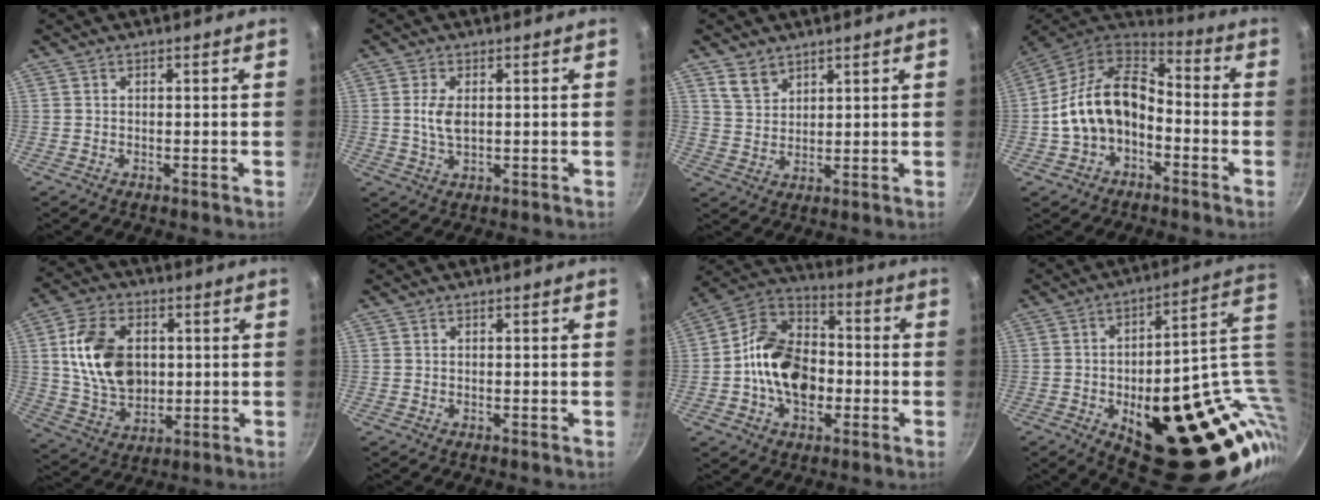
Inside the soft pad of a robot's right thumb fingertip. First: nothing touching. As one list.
[{"total": 4.3, "force": [0.5, 2.3, 3.6], "torque": [-0.072, -0.002, 0.011]}, {"total": 4.8, "force": [3.4, 2.9, 1.7], "torque": [-0.021, -0.012, 0.071]}, {"total": 15.7, "force": [-3.0, 10.9, 10.9], "torque": [-0.182, 0.055, -0.061]}, {"total": 15.8, "force": [2.2, 11.1, 11.1], "torque": [-0.180, -0.004, 0.043]}, {"total": 0.0}, {"total": 16.2, "force": [-2.5, 11.5, 11.1], "torque": [-0.157, 0.035, -0.061]}, {"total": 33.3, "force": [-0.6, 15.8, 29.3], "torque": [-0.327, -0.003, 0.027]}]